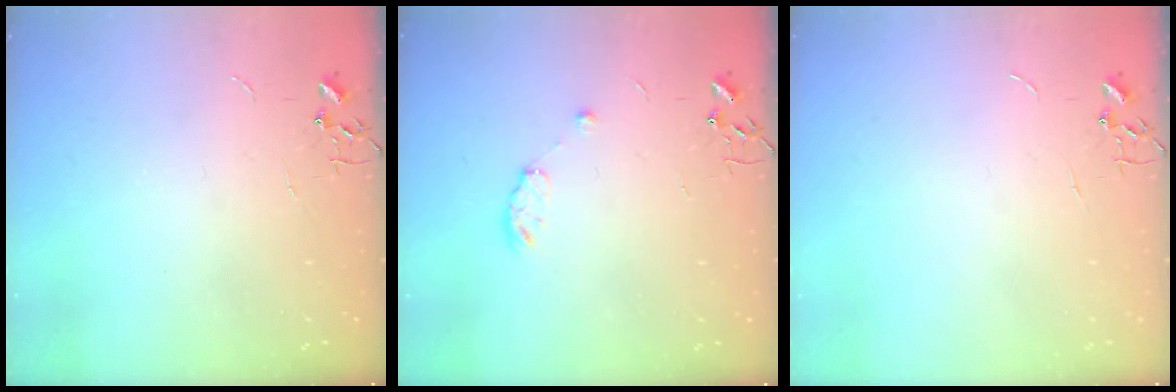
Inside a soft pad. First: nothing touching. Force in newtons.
{"total": 6.3, "press": 6.3, "slide": 0.8}
{"total": 0.0}